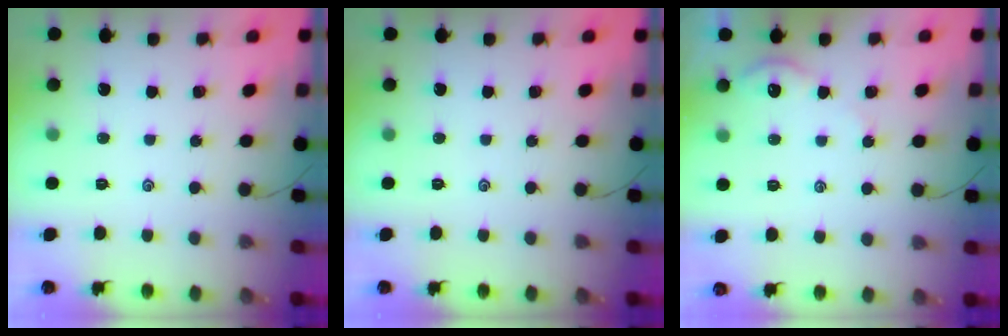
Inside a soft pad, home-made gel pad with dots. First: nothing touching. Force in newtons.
{"total": 0.0}
{"total": 2.4, "press": 2.4, "slide": 0.3}